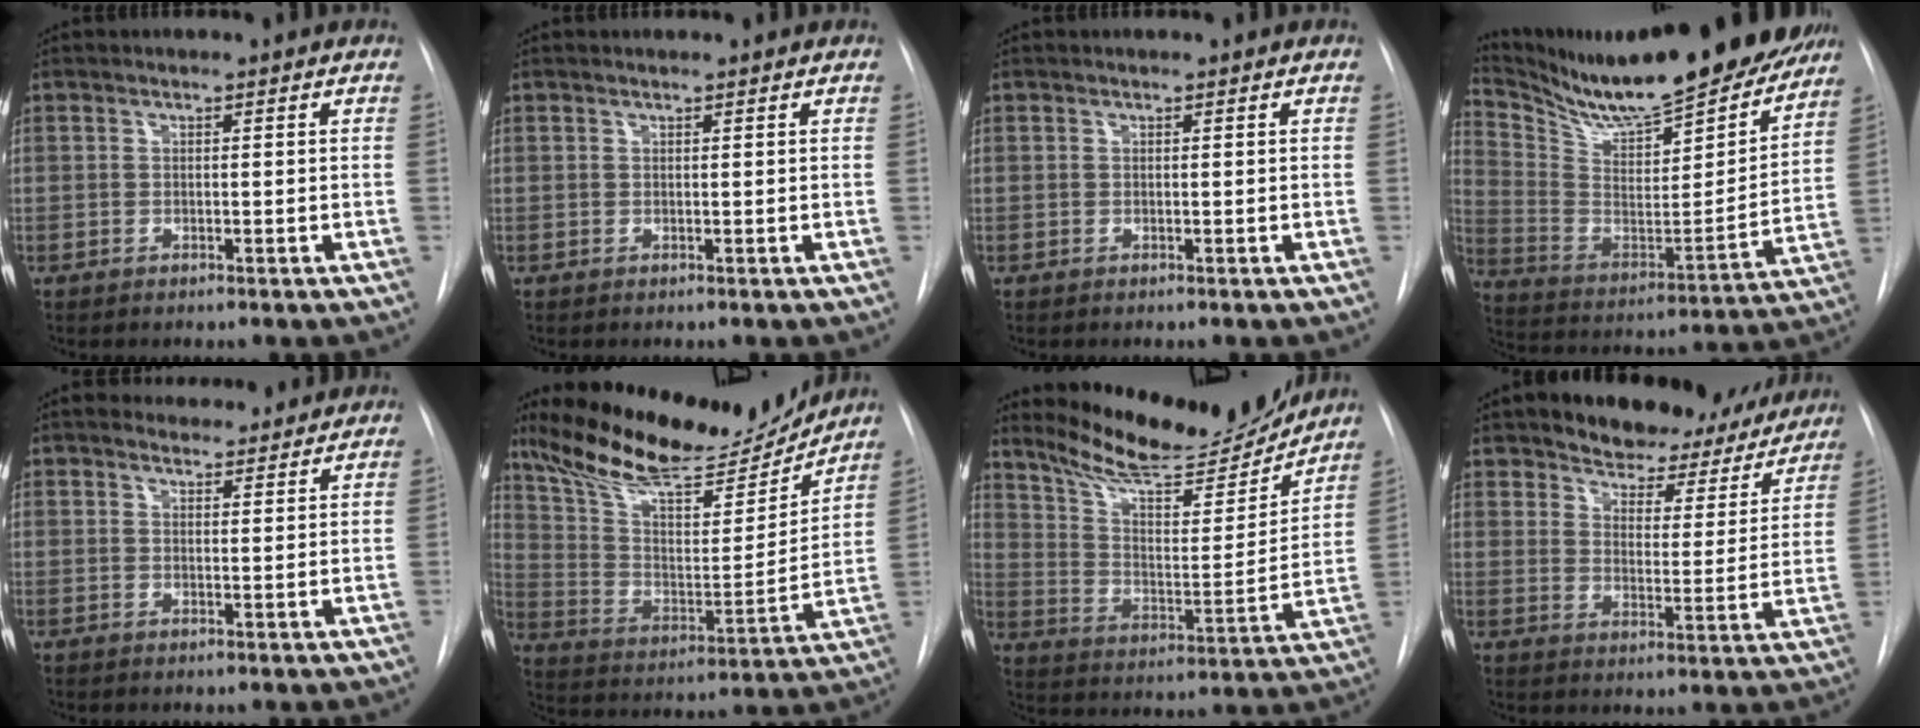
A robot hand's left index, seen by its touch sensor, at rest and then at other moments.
{"total": 0.0}
{"total": 0.0}
{"total": 25.3, "force": [22.4, 4.2, 11.0], "torque": [-0.193, -0.052, 0.334]}
{"total": 5.1, "force": [4.8, 1.7, 0.6], "torque": [-0.003, 0.009, 0.057]}
{"total": 20.2, "force": [18.2, 3.6, 8.0], "torque": [-0.144, -0.018, 0.296]}
{"total": 18.4, "force": [17.0, 2.6, 6.4], "torque": [-0.108, -0.033, 0.260]}
{"total": 14.7, "force": [12.9, 6.1, 3.6], "torque": [-0.031, -0.020, 0.164]}